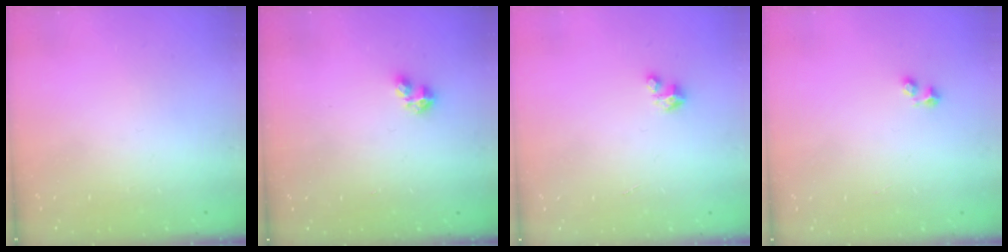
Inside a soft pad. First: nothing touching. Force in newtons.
{"total": 2.9, "press": 2.8, "slide": 0.6}
{"total": 1.7, "press": 1.6, "slide": 0.1}
{"total": 1.6, "press": 1.4, "slide": 0.6}